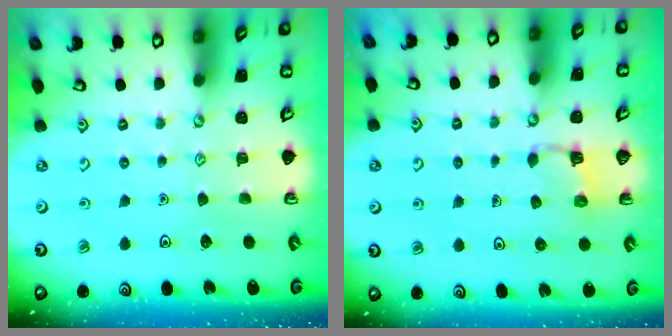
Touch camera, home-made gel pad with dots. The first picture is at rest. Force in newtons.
{"total": 2.1, "press": 2.0, "slide": 0.5}